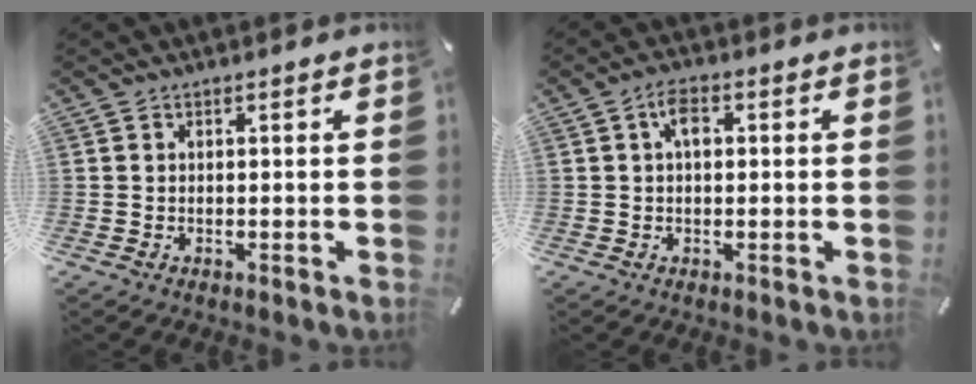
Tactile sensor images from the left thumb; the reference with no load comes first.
{"total": 3.8, "force": [0.6, 2.1, 3.1], "torque": [-0.056, 0.005, 0.007]}